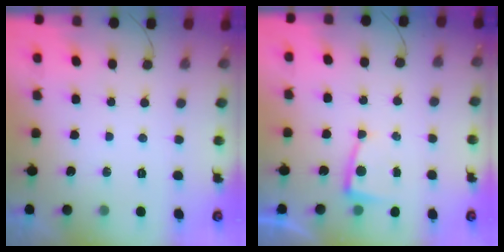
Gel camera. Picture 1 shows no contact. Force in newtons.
{"total": 3.7, "press": 3.7, "slide": 0.4}